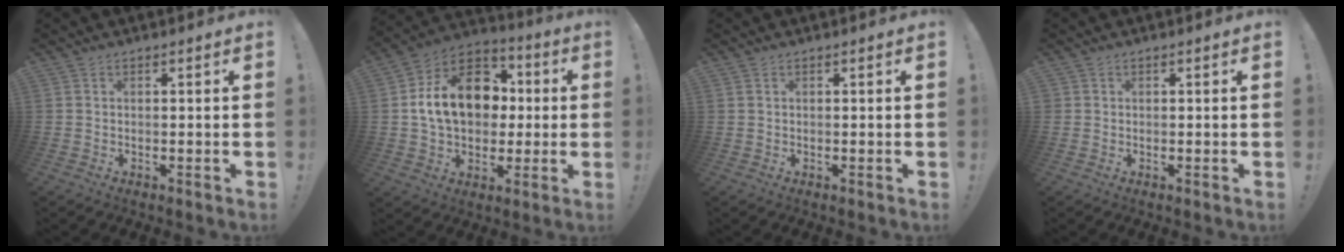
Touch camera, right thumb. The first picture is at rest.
{"total": 19.2, "force": [2.4, 14.1, 12.8], "torque": [-0.199, 0.016, 0.051]}
{"total": 0.0}
{"total": 0.7, "force": [0.2, 0.7, 0.0], "torque": [-0.005, 0.004, 0.005]}